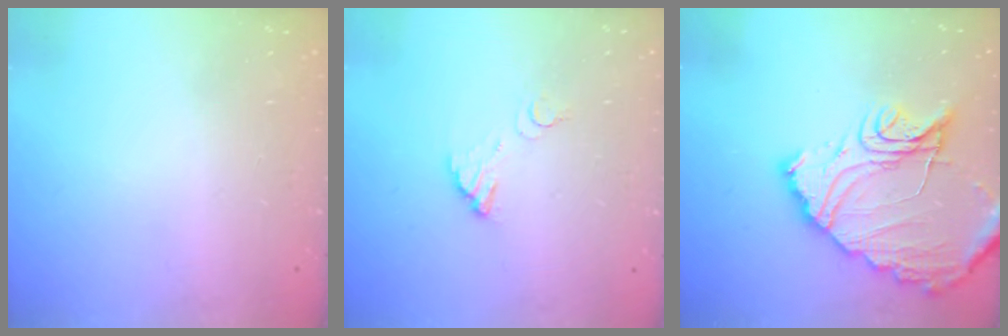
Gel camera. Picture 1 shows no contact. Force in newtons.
{"total": 4.1, "press": 4.1, "slide": 0.2}
{"total": 18.9, "press": 18.8, "slide": 1.6}